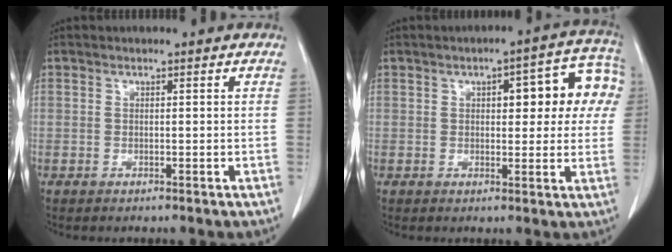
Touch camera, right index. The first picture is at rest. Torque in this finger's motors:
{"motor_torque": [0.78, 0.43, 0.17, 0.03]}